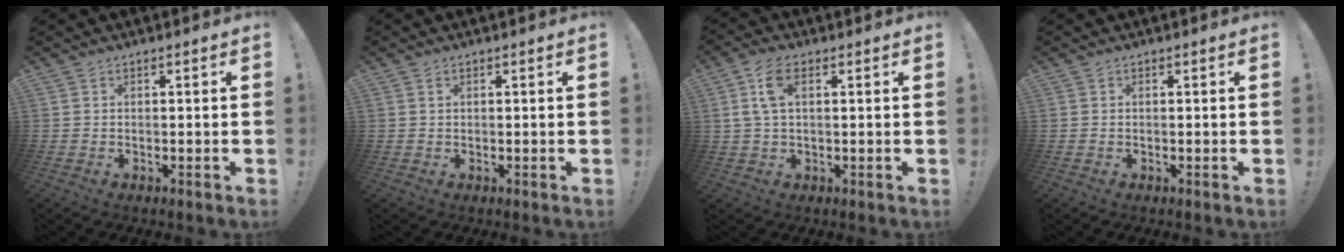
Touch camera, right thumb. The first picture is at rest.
{"total": 0.6, "force": [0.4, 0.3, 0.4], "torque": [-0.008, 0.001, 0.008]}
{"total": 6.6, "force": [2.2, 2.9, 5.5], "torque": [-0.108, 0.006, 0.040]}
{"total": 0.0}